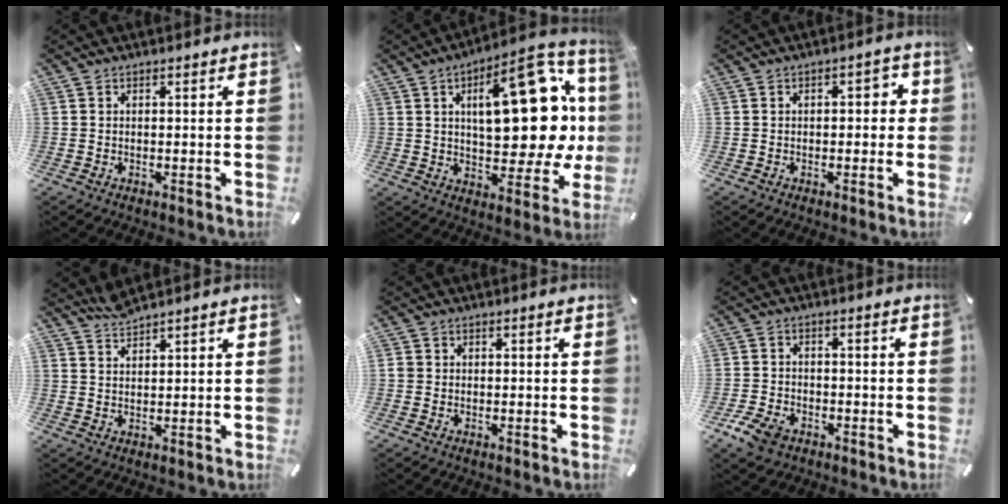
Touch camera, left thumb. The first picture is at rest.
{"total": 26.3, "force": [5.5, 12.3, 22.6], "torque": [-0.304, -0.037, 0.089]}
{"total": 2.8, "force": [-0.8, 1.8, 1.9], "torque": [-0.029, 0.012, -0.021]}
{"total": 3.1, "force": [3.1, 0.3, 0.6], "torque": [-0.019, -0.018, 0.060]}
{"total": 1.3, "force": [-0.2, 1.2, 0.4], "torque": [-0.008, 0.003, -0.005]}
{"total": 5.7, "force": [-3.3, 3.8, 2.7], "torque": [-0.065, 0.014, -0.063]}